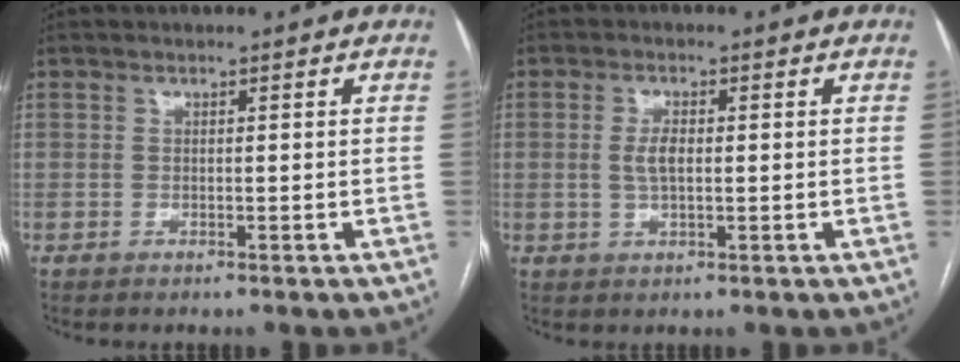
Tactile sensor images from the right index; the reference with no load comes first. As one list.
[{"total": 3.1, "force": [0.2, 1.1, 2.9], "torque": [-0.060, 0.004, 0.004]}]